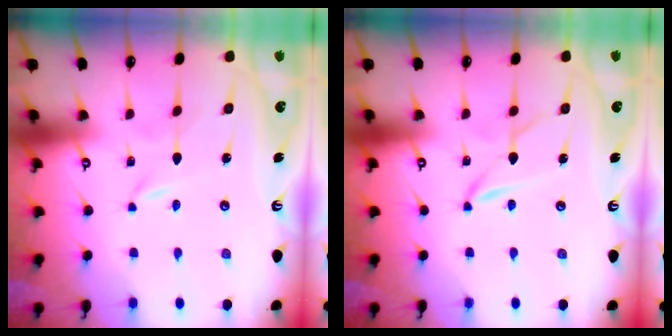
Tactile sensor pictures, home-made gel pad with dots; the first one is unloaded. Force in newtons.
{"total": 1.9, "press": 1.9, "slide": 0.2}